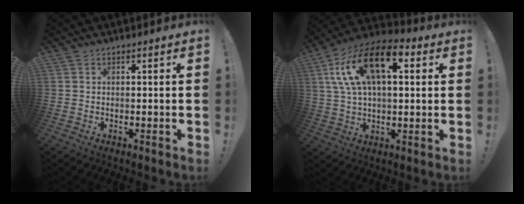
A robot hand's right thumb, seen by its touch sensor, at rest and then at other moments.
{"total": 19.3, "force": [6.8, 9.8, 15.1], "torque": [-0.277, -0.009, 0.114]}